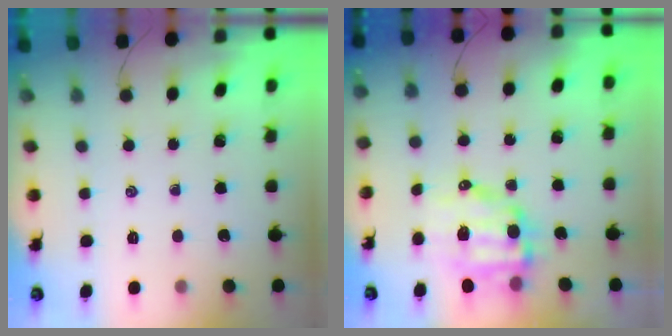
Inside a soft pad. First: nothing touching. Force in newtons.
{"total": 10.3, "press": 10.1, "slide": 2.3}